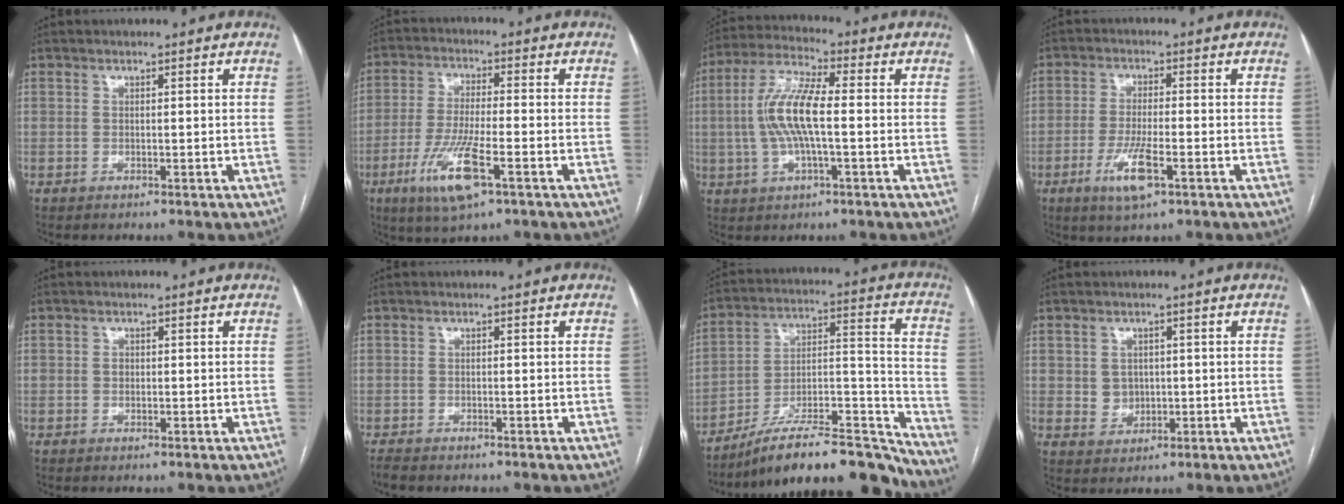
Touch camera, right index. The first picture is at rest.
{"total": 10.5, "force": [-4.7, 1.6, 9.2], "torque": [-0.189, -0.020, -0.083]}
{"total": 10.5, "force": [-0.4, 2.2, 10.2], "torque": [-0.216, 0.011, -0.012]}
{"total": 6.8, "force": [-3.0, 1.2, 6.0], "torque": [-0.120, -0.012, -0.051]}
{"total": 1.2, "force": [0.0, 1.0, 0.6], "torque": [-0.014, 0.009, 0.002]}
{"total": 2.2, "force": [-2.0, 0.5, 0.8], "torque": [-0.019, -0.006, -0.029]}
{"total": 22.2, "force": [-19.1, 3.4, 10.8], "torque": [-0.130, 0.037, -0.310]}
{"total": 3.4, "force": [0.3, 3.1, 1.2], "torque": [-0.015, 0.006, 0.013]}